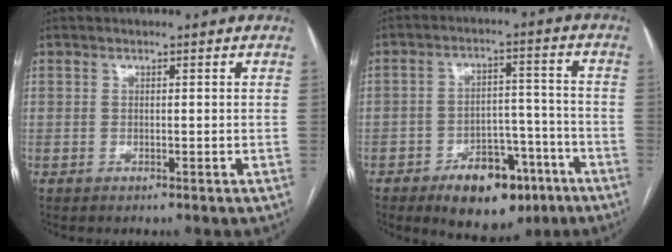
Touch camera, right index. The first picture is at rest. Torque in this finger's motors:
{"motor_torque": [0.66, -0.69, 0.50, 0.07]}